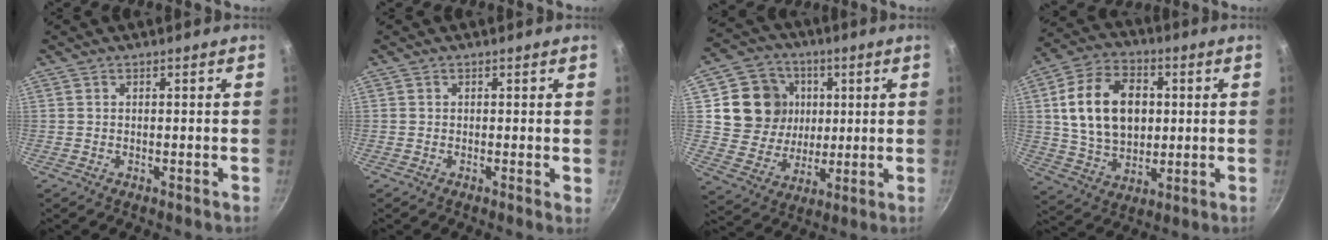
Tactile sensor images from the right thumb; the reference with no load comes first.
{"total": 0.7, "force": [0.0, 0.2, 0.6], "torque": [-0.009, -0.003, -0.005]}
{"total": 14.7, "force": [3.3, 13.2, 5.5], "torque": [-0.071, -0.004, 0.064]}
{"total": 17.4, "force": [2.7, 12.1, 12.2], "torque": [-0.193, 0.004, 0.046]}